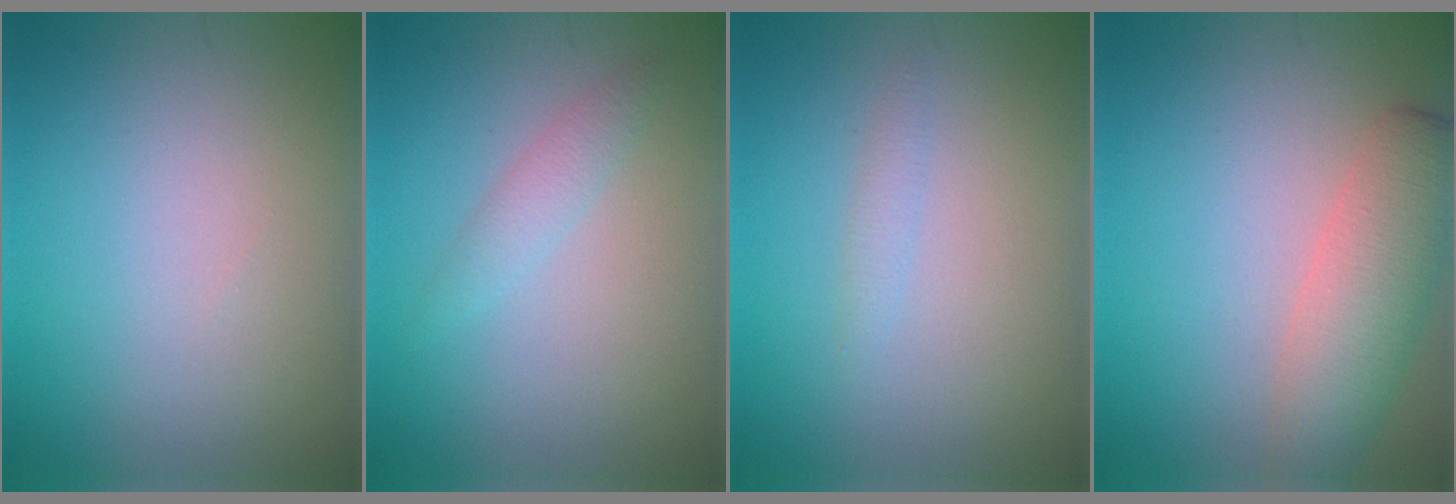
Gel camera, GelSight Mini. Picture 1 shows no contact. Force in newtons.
{"total": 1.5, "press": 1.5, "slide": 0.1}
{"total": 0.9, "press": 0.9, "slide": 0.1}
{"total": 5.2, "press": 5.2, "slide": 0.2}